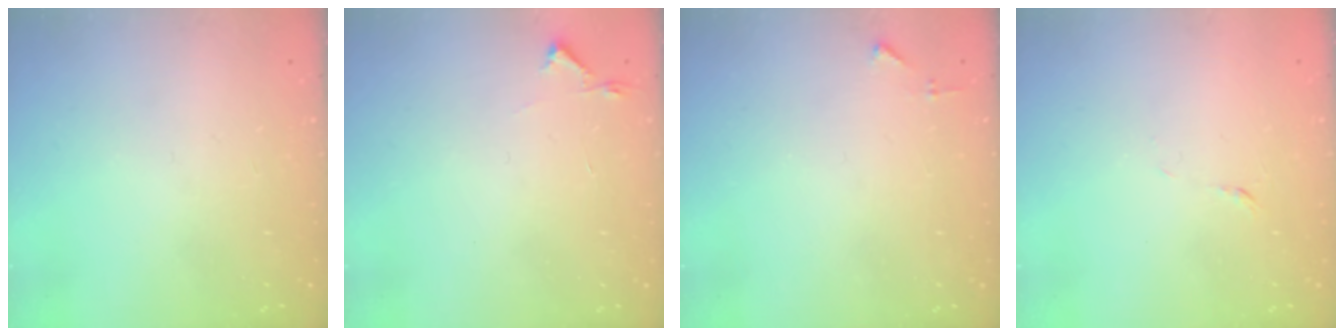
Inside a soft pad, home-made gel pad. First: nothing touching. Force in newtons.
{"total": 2.7, "press": 2.6, "slide": 0.4}
{"total": 3.7, "press": 3.7, "slide": 0.5}
{"total": 4.4, "press": 4.3, "slide": 0.8}